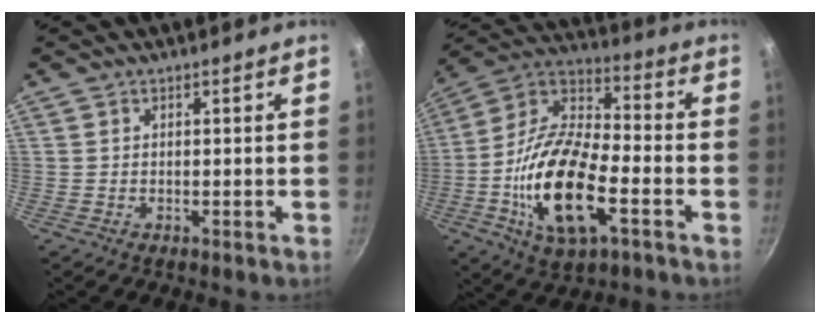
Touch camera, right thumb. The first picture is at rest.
{"total": 21.3, "force": [-6.2, 9.6, 18.0], "torque": [-0.339, 0.028, -0.131]}